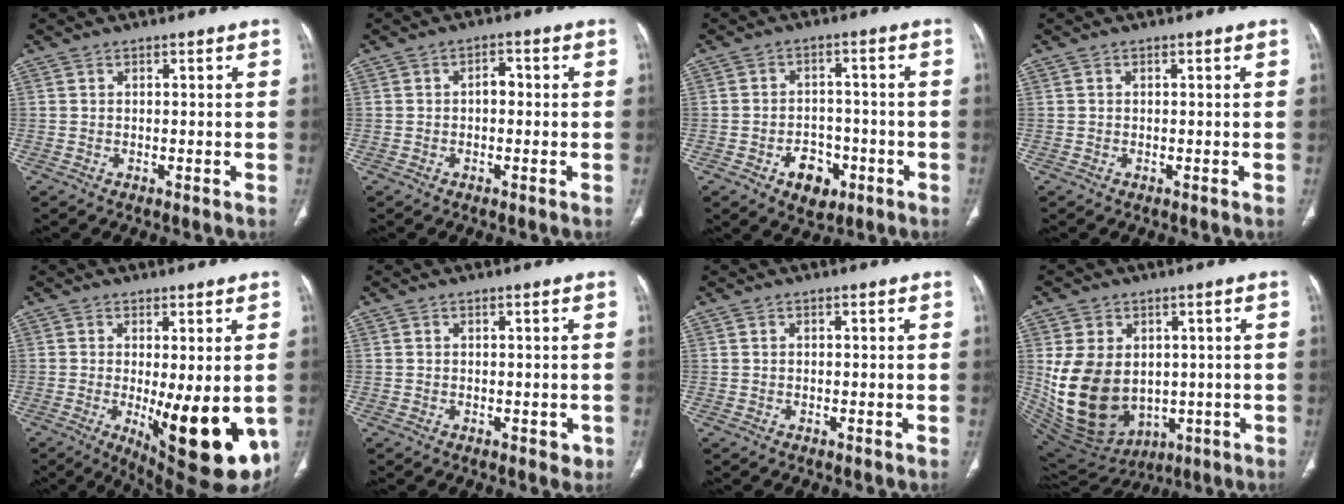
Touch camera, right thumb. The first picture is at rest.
{"total": 2.3, "force": [-0.1, 1.5, 1.7], "torque": [-0.016, 0.009, -0.008]}
{"total": 7.1, "force": [-3.2, 5.0, 3.9], "torque": [-0.032, 0.024, -0.042]}
{"total": 0.0}
{"total": 16.3, "force": [-3.5, 5.1, 15.1], "torque": [-0.174, -0.027, -0.027]}
{"total": 1.4, "force": [-0.3, 1.0, 0.9], "torque": [-0.003, -0.001, -0.001]}
{"total": 0.0}
{"total": 18.0, "force": [0.1, 13.6, 11.9], "torque": [-0.202, -0.014, 0.044]}